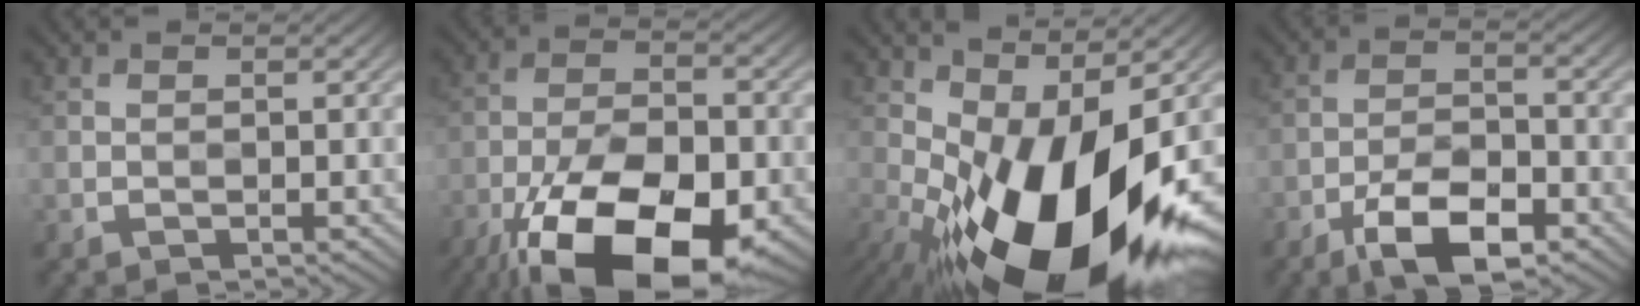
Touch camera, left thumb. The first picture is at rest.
{"total": 19.5, "force": [-10.7, 8.9, 13.6], "torque": [-0.251, -0.036, -0.179]}
{"total": 20.1, "force": [-4.6, 8.9, 17.4], "torque": [-0.300, -0.025, -0.073]}
{"total": 9.0, "force": [-5.4, 3.5, 6.3], "torque": [-0.111, 0.000, -0.102]}